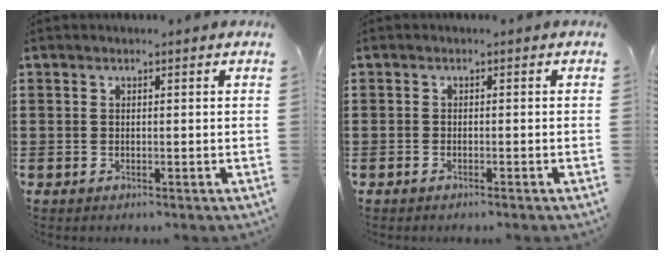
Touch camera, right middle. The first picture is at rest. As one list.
[{"total": 0.7, "force": [-0.6, 0.0, 0.3], "torque": [-0.007, -0.002, -0.011]}]